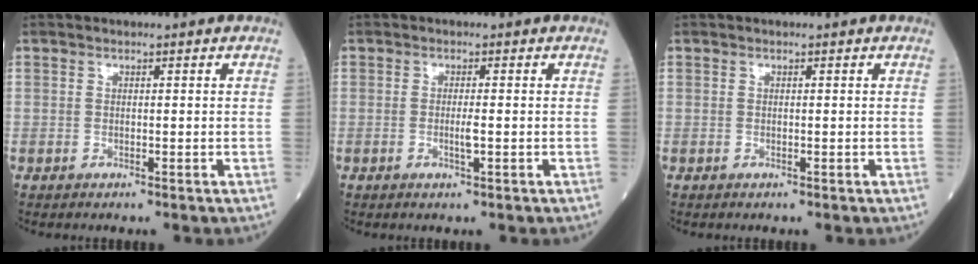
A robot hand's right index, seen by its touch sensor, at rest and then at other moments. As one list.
[{"total": 1.7, "force": [-0.4, -0.1, 1.7], "torque": [-0.035, -0.003, -0.008]}, {"total": 0.0}]